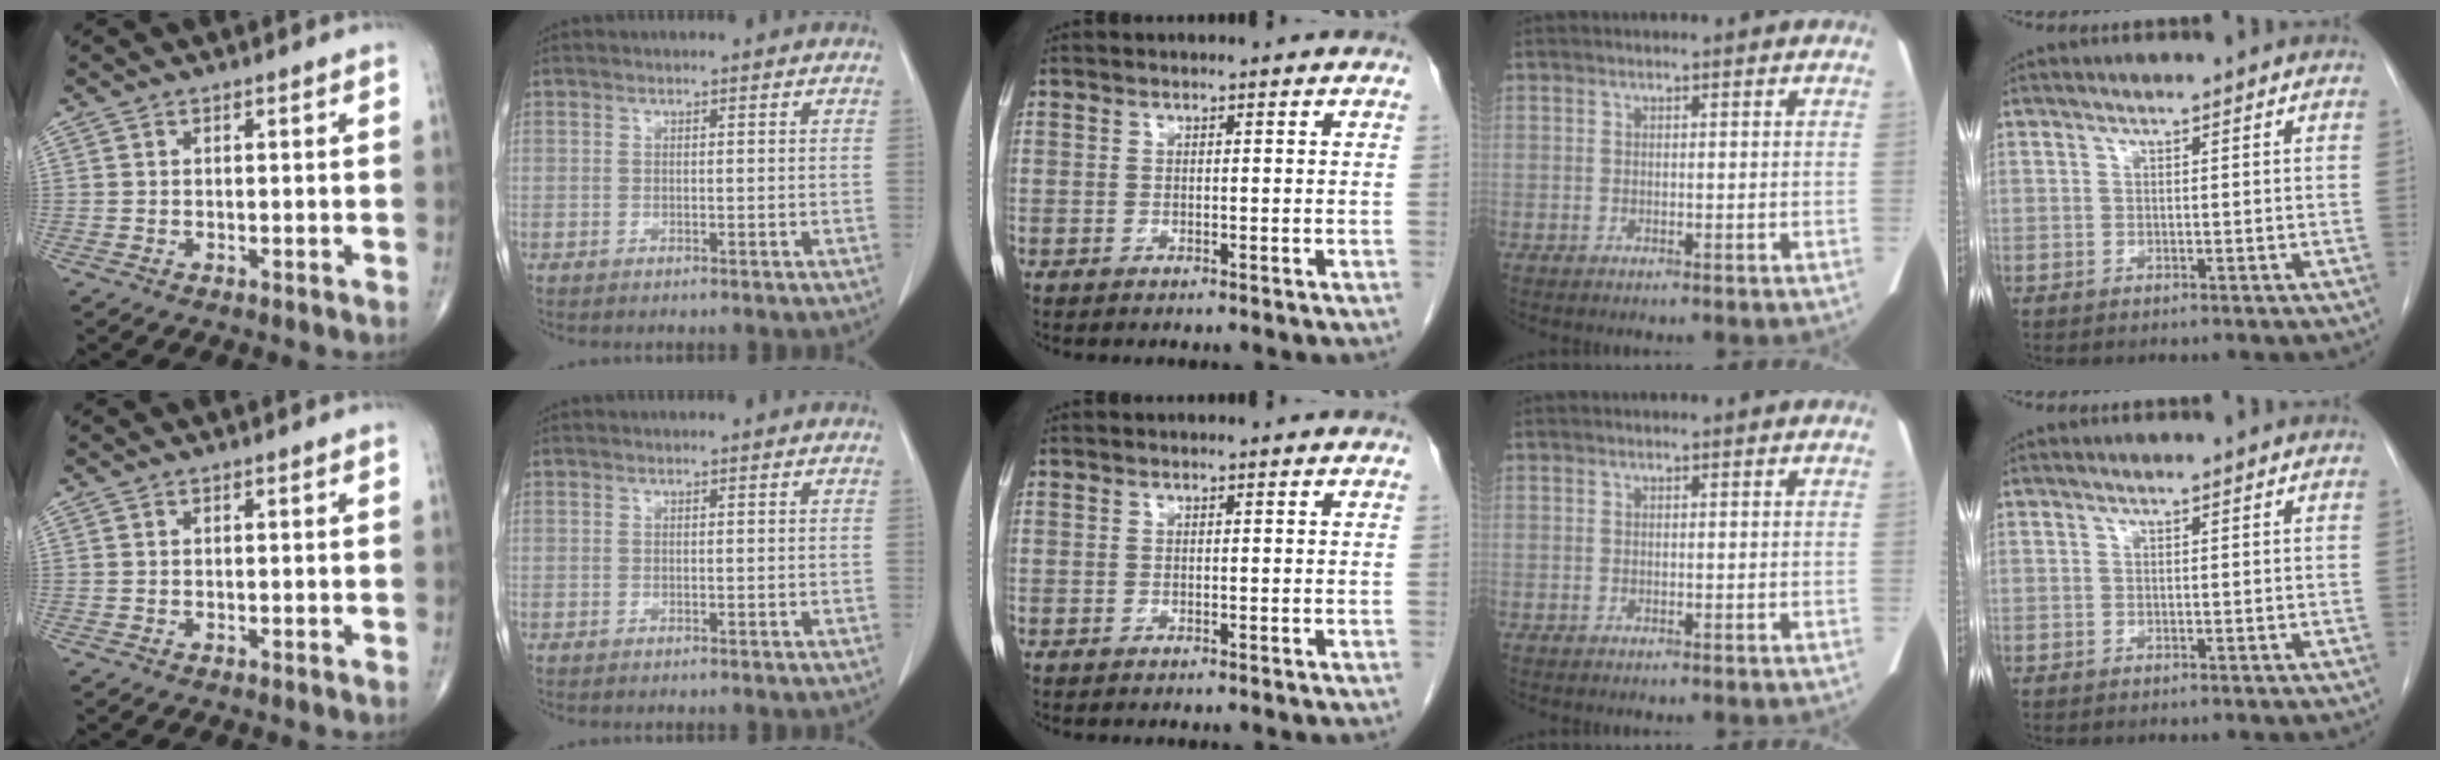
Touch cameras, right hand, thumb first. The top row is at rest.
{}